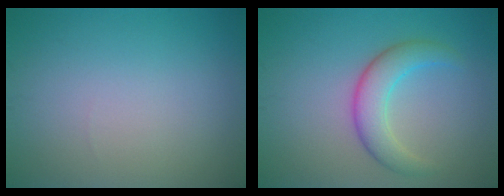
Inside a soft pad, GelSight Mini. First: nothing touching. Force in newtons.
{"total": 3.9, "press": 3.9, "slide": 0.3}